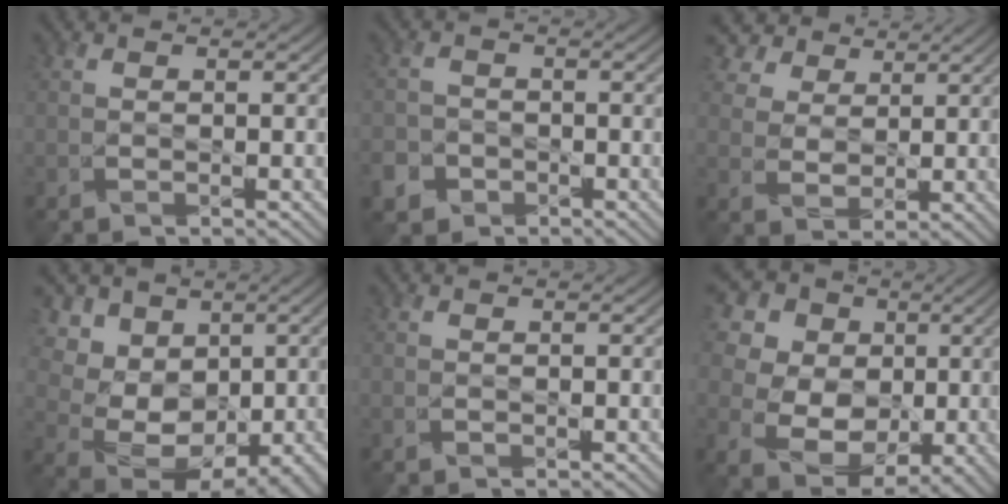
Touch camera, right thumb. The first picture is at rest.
{"total": 4.0, "force": [-2.5, 3.0, 0.6], "torque": [-0.004, -0.009, -0.055]}
{"total": 6.8, "force": [4.3, 4.5, 2.7], "torque": [-0.082, -0.004, 0.086]}
{"total": 11.8, "force": [2.8, 9.5, 6.4], "torque": [-0.169, 0.020, 0.045]}
{"total": 0.0}
{"total": 16.2, "force": [4.6, 13.2, 8.1], "torque": [-0.234, 0.039, 0.096]}